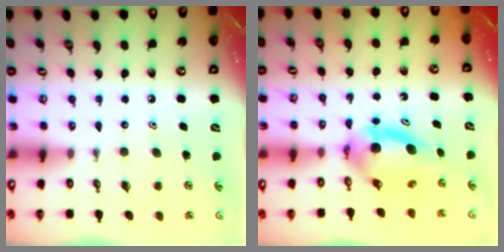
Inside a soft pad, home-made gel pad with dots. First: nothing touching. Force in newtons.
{"total": 7.5, "press": 5.9, "slide": 4.6}